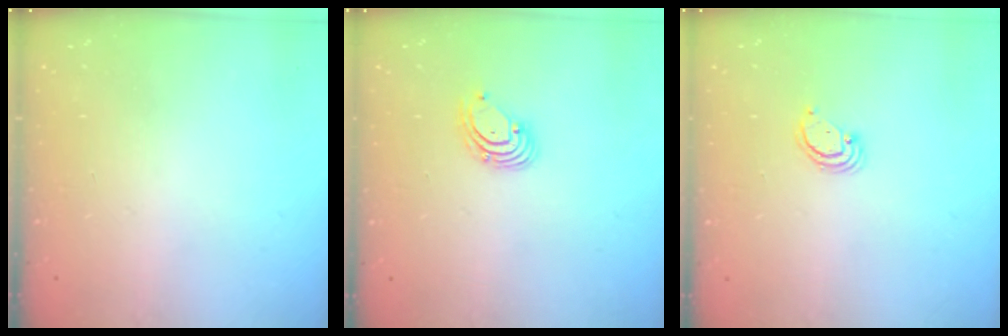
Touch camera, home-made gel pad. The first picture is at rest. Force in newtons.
{"total": 2.6, "press": 2.6, "slide": 0.1}
{"total": 2.4, "press": 2.4, "slide": 0.2}